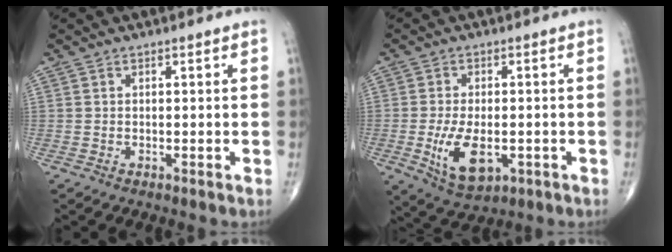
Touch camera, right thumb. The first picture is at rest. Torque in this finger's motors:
{"motor_torque": [0.25, 0.24, 0.47, 0.48, 0.25]}